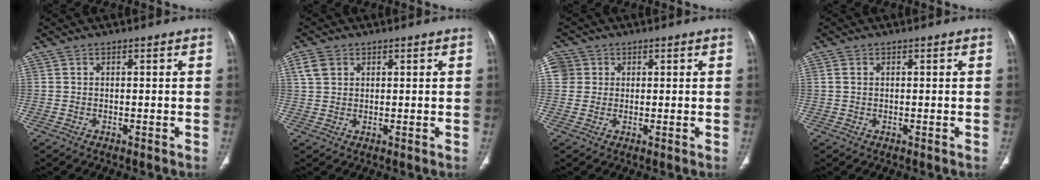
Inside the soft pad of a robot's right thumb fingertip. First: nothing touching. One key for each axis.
{"total": 4.0, "fx": 1.8, "fy": 3.0, "fz": 2.0, "tx": -0.034, "ty": -0.001, "tz": 0.040}
{"total": 4.8, "fx": 1.3, "fy": 4.5, "fz": 0.9, "tx": -0.006, "ty": 0.007, "tz": 0.028}
{"total": 1.4, "fx": 0.3, "fy": 1.0, "fz": 0.9, "tx": -0.022, "ty": 0.000, "tz": 0.010}